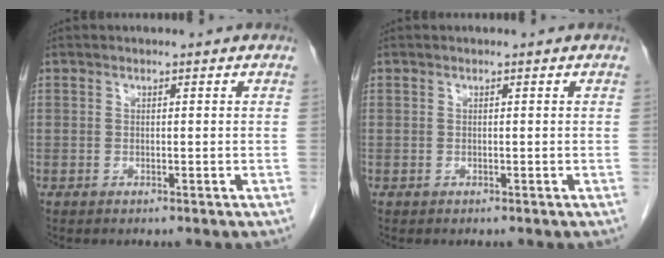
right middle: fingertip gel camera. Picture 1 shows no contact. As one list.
[{"total": 0.0}]